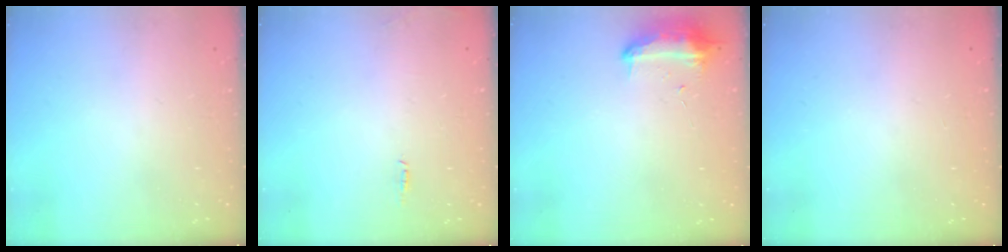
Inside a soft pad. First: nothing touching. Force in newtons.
{"total": 9.1, "press": 5.4, "slide": 7.3}
{"total": 8.7, "press": 8.7, "slide": 0.3}
{"total": 0.0}